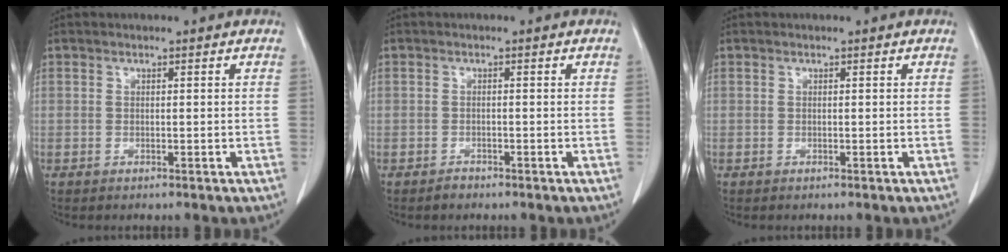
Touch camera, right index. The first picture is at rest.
{"total": 1.1, "force": [-0.9, 0.6, 0.0], "torque": [0.001, 0.002, -0.016]}
{"total": 0.0}